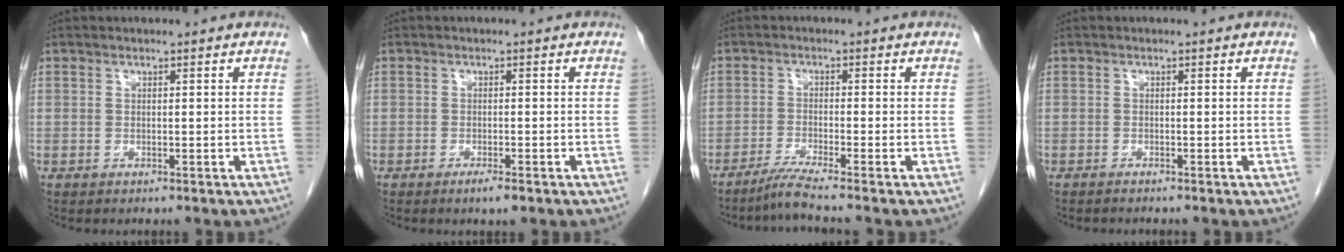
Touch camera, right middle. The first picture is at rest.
{"total": 1.9, "force": [-1.2, 0.1, 1.4], "torque": [-0.026, -0.004, -0.019]}
{"total": 3.7, "force": [-3.1, -1.5, 1.4], "torque": [-0.033, -0.017, -0.064]}
{"total": 0.7, "force": [-0.6, -0.1, 0.1], "torque": [-0.003, -0.001, -0.010]}